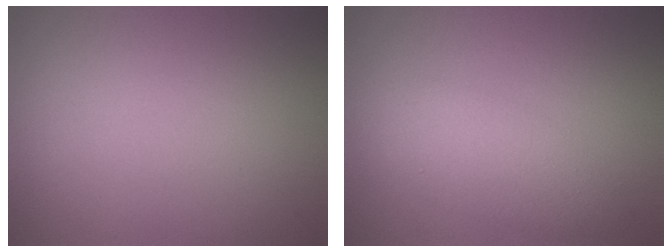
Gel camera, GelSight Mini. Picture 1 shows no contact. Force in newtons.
{"total": 3.4, "press": 3.4, "slide": 0.1}